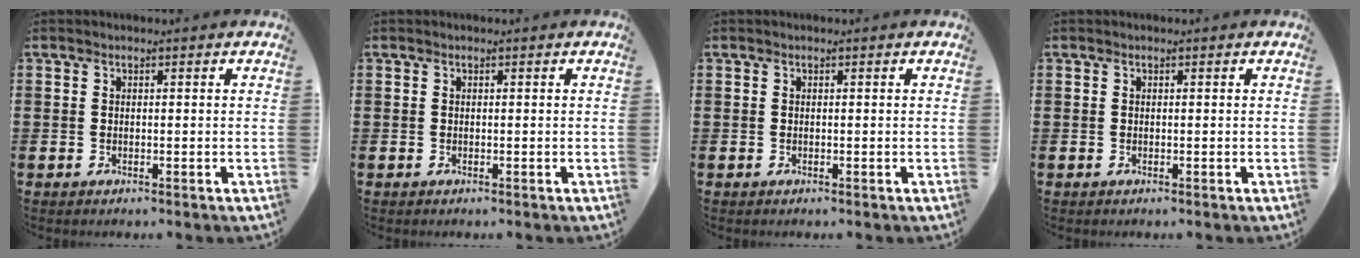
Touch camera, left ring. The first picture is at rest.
{"total": 0.0}
{"total": 0.0}
{"total": 0.0}